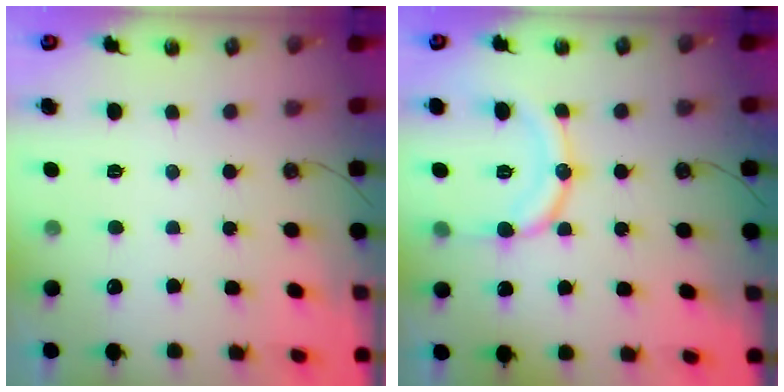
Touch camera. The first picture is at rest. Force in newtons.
{"total": 11.9, "press": 11.9, "slide": 0.6}